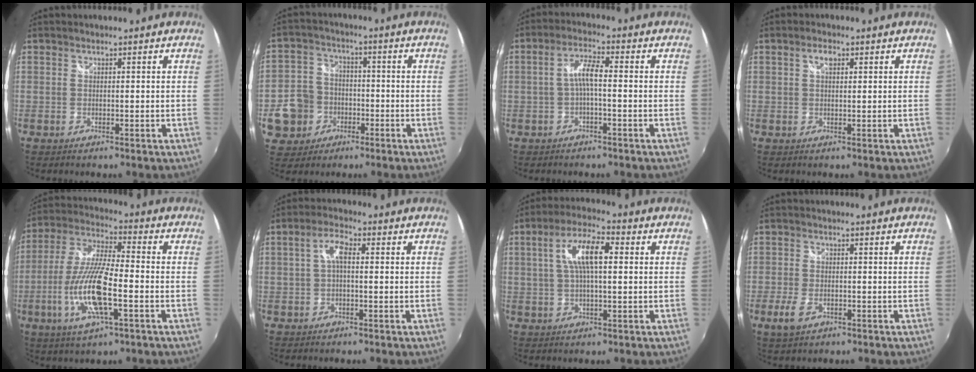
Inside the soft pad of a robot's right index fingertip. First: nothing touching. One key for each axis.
{"total": 10.4, "fx": -3.2, "fy": 9.3, "fz": 3.3, "tx": -0.106, "ty": 0.020, "tz": -0.048}
{"total": 4.0, "fx": -1.0, "fy": 0.5, "fz": 3.8, "tx": -0.079, "ty": 0.009, "tz": -0.019}
{"total": 2.1, "fx": 0.8, "fy": 1.1, "fz": 1.6, "tx": -0.026, "ty": 0.005, "tz": 0.013}
{"total": 15.3, "fx": -4.6, "fy": 3.8, "fz": 14.1, "tx": -0.291, "ty": -0.012, "tz": -0.087}
{"total": 3.8, "fx": 0.2, "fy": 1.5, "fz": 3.5, "tx": -0.069, "ty": 0.012, "tz": 0.003}
{"total": 8.7, "fx": 1.6, "fy": 2.8, "fz": 8.0, "tx": -0.152, "ty": 0.016, "tz": 0.029}
{"total": 4.6, "fx": -2.3, "fy": 2.5, "fz": 3.0, "tx": -0.074, "ty": -0.008, "tz": -0.042}